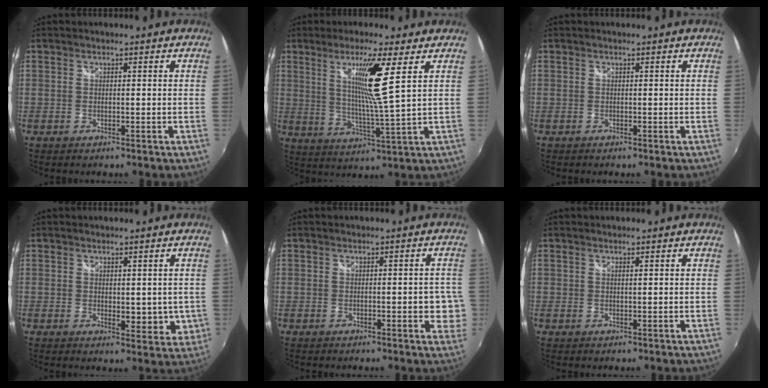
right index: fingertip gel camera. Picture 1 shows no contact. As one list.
[{"total": 9.9, "force": [4.4, -2.9, 8.4], "torque": [-0.139, -0.018, 0.080]}, {"total": 0.0}, {"total": 5.5, "force": [-0.1, 3.2, 4.5], "torque": [-0.051, -0.014, 0.004]}, {"total": 4.9, "force": [-1.1, 2.4, 4.1], "torque": [-0.039, -0.002, -0.012]}, {"total": 2.0, "force": [0.6, -1.9, -0.4], "torque": [0.014, -0.006, 0.013]}]